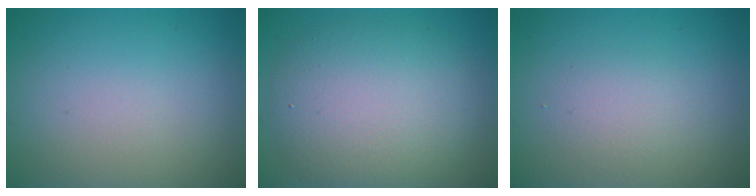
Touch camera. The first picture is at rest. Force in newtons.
{"total": 7.7, "press": 7.7, "slide": 0.3}
{"total": 1.7, "press": 1.7, "slide": 0.2}